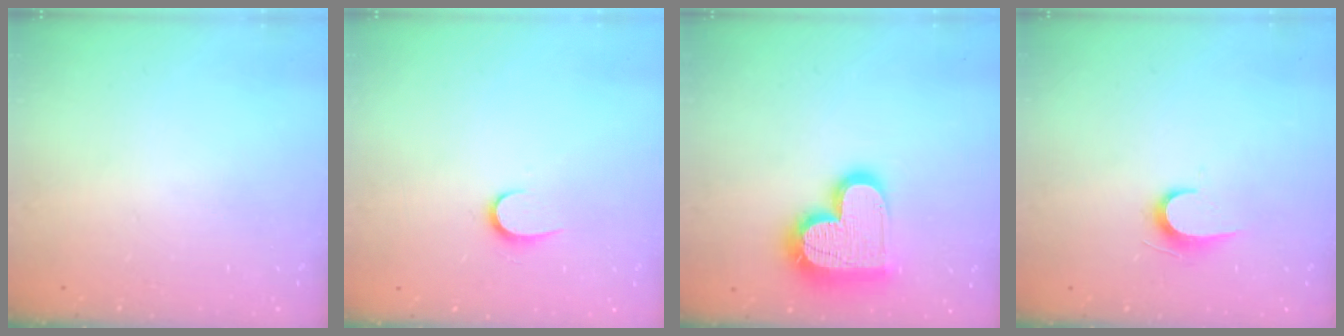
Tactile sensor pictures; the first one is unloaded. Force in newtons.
{"total": 5.6, "press": 5.5, "slide": 0.6}
{"total": 19.8, "press": 19.7, "slide": 1.3}
{"total": 6.1, "press": 6.0, "slide": 0.6}